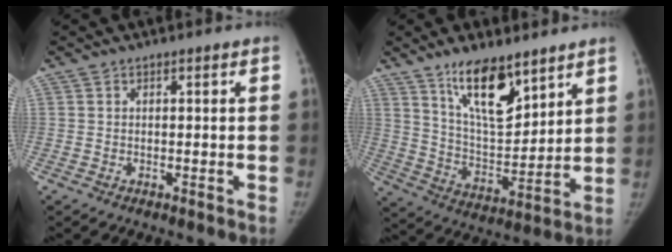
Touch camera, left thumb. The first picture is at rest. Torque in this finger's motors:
{"motor_torque": [0.83, -0.59, 1.30, -0.79, 0.38]}